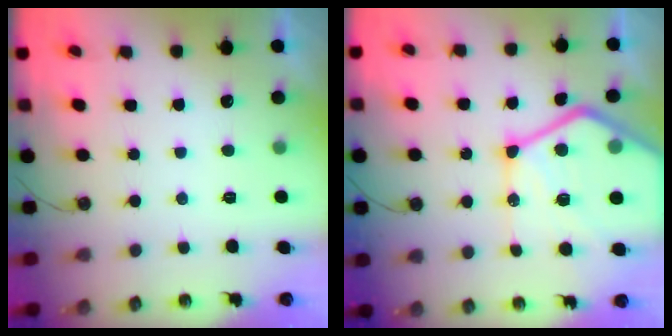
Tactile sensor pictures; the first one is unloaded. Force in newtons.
{"total": 26.9, "press": 26.8, "slide": 2.9}